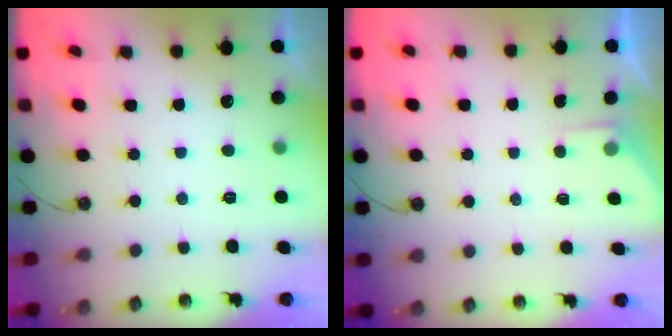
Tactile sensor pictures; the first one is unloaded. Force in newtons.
{"total": 2.1, "press": 2.0, "slide": 0.3}